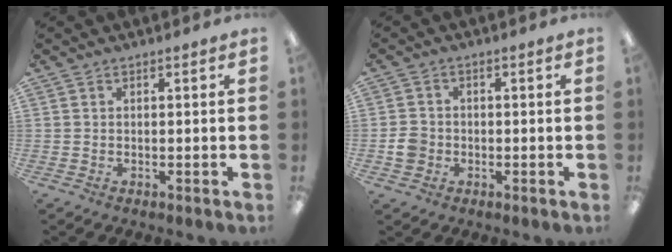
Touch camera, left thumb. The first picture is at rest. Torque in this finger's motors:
{"motor_torque": [-0.18, 0.20, 0.07, -0.02, 0.00]}